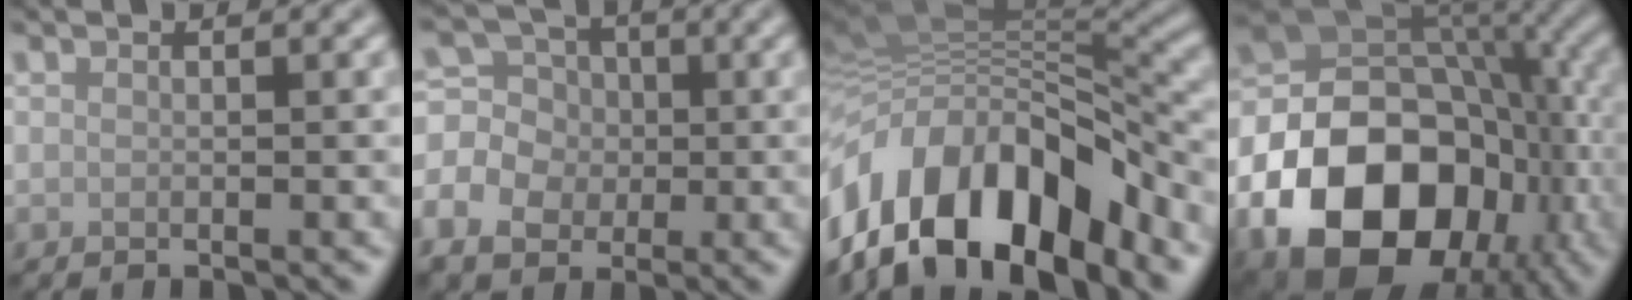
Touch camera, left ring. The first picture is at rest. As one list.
[{"total": 5.9, "force": [-1.2, 5.1, 2.8], "torque": [-0.045, 0.008, -0.031]}, {"total": 15.6, "force": [-7.2, 7.6, 11.5], "torque": [-0.206, 0.012, -0.132]}, {"total": 17.0, "force": [-6.2, 12.0, 10.2], "torque": [-0.184, -0.030, -0.100]}]